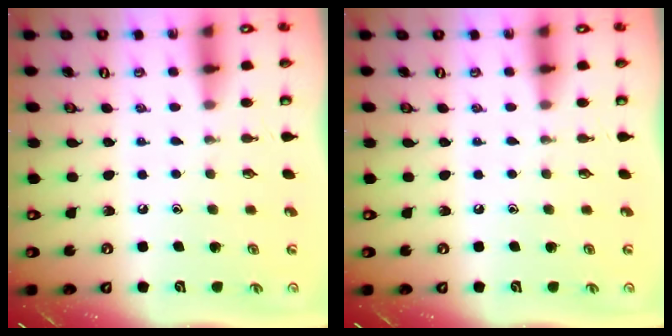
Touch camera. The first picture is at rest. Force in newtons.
{"total": 0.0}